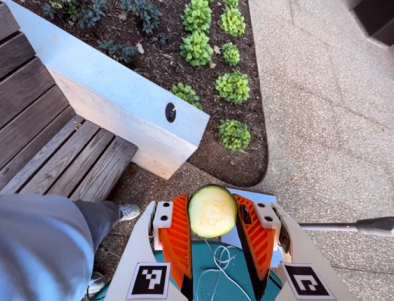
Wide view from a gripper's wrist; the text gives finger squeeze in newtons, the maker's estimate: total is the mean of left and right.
{"total": 11.9, "left": 12.7, "right": 11.1}